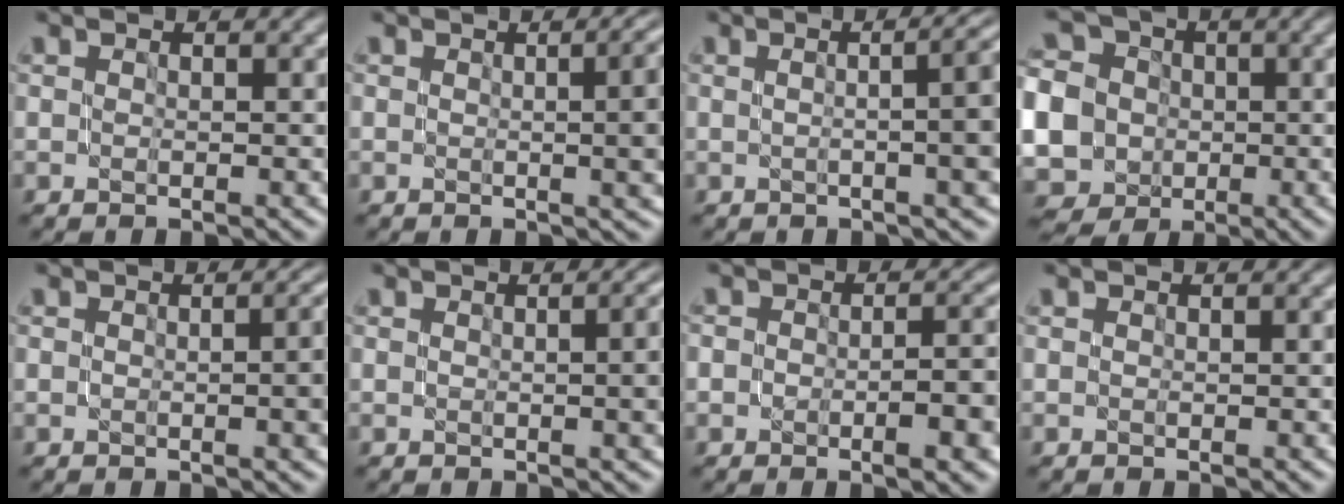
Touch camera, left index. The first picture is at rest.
{"total": 7.9, "force": [0.7, 3.6, 7.0], "torque": [-0.035, 0.016, 0.007]}
{"total": 8.7, "force": [1.1, 3.5, 7.9], "torque": [-0.044, 0.035, -0.006]}
{"total": 12.8, "force": [-1.8, 11.5, 5.2], "torque": [-0.145, -0.010, -0.061]}
{"total": 4.3, "force": [-0.3, 1.9, 3.9], "torque": [-0.039, -0.003, 0.000]}
{"total": 5.0, "force": [0.1, 2.2, 4.5], "torque": [-0.031, 0.004, 0.003]}
{"total": 4.6, "force": [-1.6, 1.9, 3.8], "torque": [-0.054, 0.000, -0.026]}
{"total": 0.0}